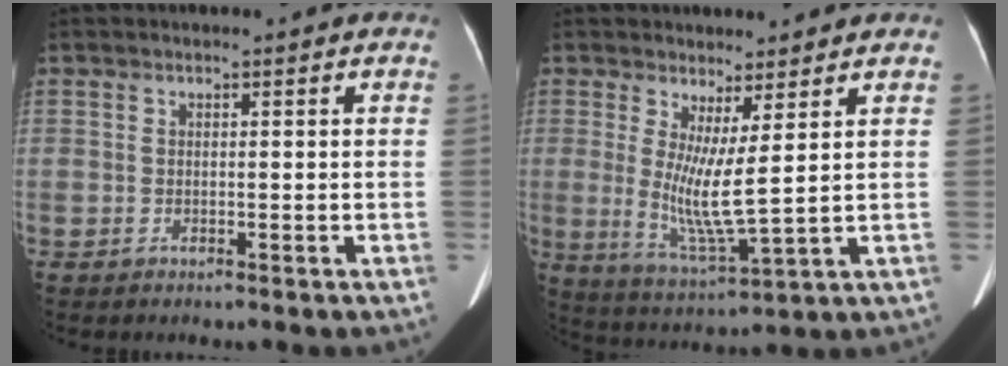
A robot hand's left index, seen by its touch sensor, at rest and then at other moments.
{"total": 7.5, "force": [1.6, 0.2, 7.3], "torque": [-0.151, -0.037, 0.036]}